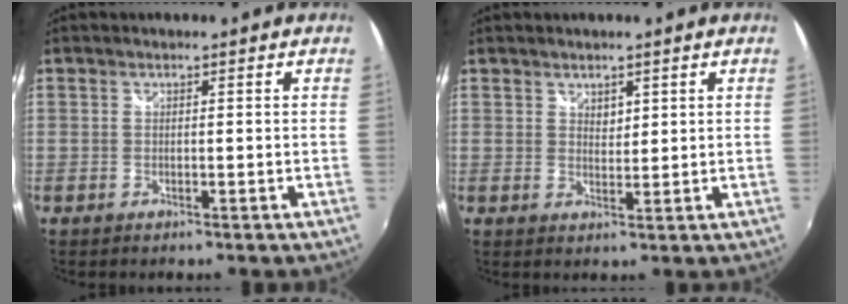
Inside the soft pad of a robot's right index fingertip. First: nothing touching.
{"total": 2.0, "force": [1.4, 1.2, 0.7], "torque": [-0.007, 0.000, 0.025]}